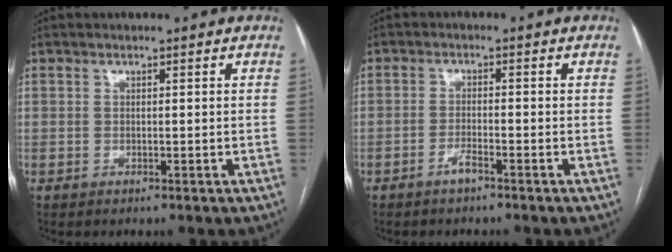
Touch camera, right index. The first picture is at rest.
{"total": 2.0, "force": [-1.5, 0.0, 1.3], "torque": [-0.027, -0.001, -0.030]}